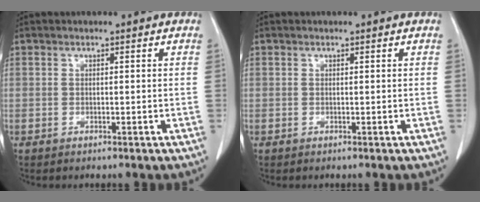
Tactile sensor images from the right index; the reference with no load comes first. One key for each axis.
{"total": 0.0}